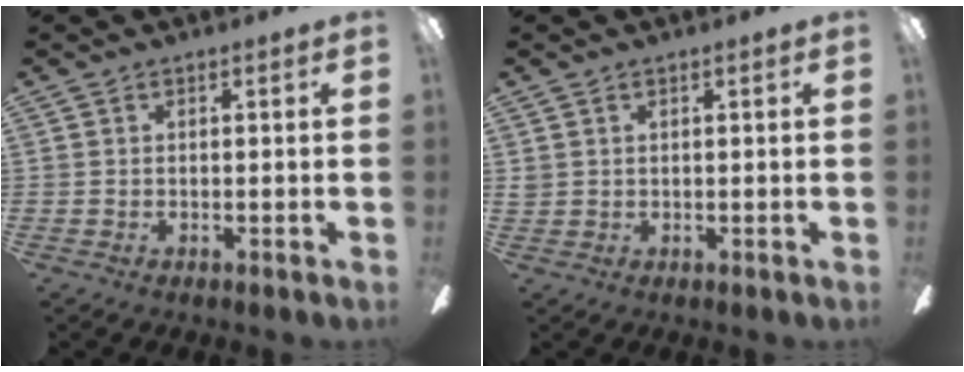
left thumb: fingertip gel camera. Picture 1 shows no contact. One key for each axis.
{"total": 1.0, "fx": 0.6, "fy": 0.7, "fz": 0.1, "tx": -0.004, "ty": 0.001, "tz": 0.012}